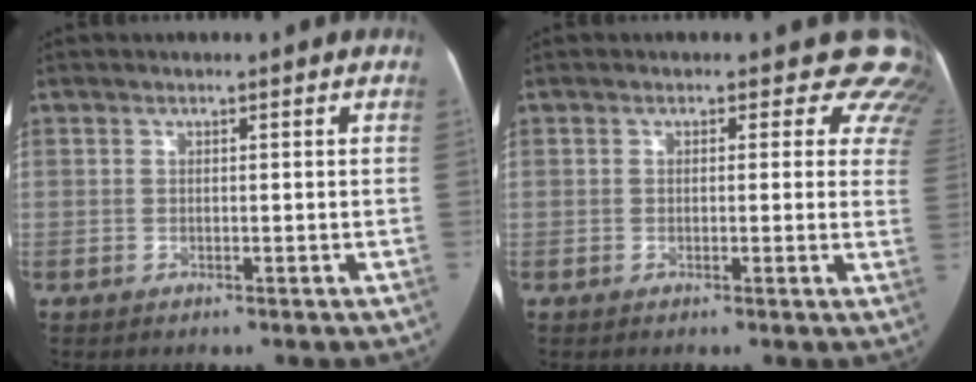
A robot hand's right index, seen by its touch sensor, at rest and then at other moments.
{"total": 6.9, "force": [5.7, 3.7, 1.2], "torque": [0.028, -0.006, 0.025]}